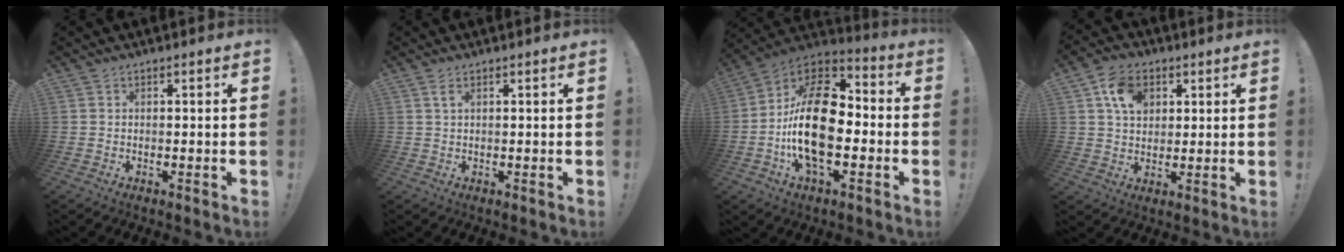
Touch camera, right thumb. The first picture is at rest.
{"total": 2.0, "force": [0.8, 0.7, 1.7], "torque": [-0.036, 0.002, 0.014]}
{"total": 24.0, "force": [-3.2, 12.7, 20.1], "torque": [-0.385, 0.026, -0.049]}
{"total": 9.3, "force": [3.4, 7.1, 4.8], "torque": [-0.077, 0.002, 0.067]}